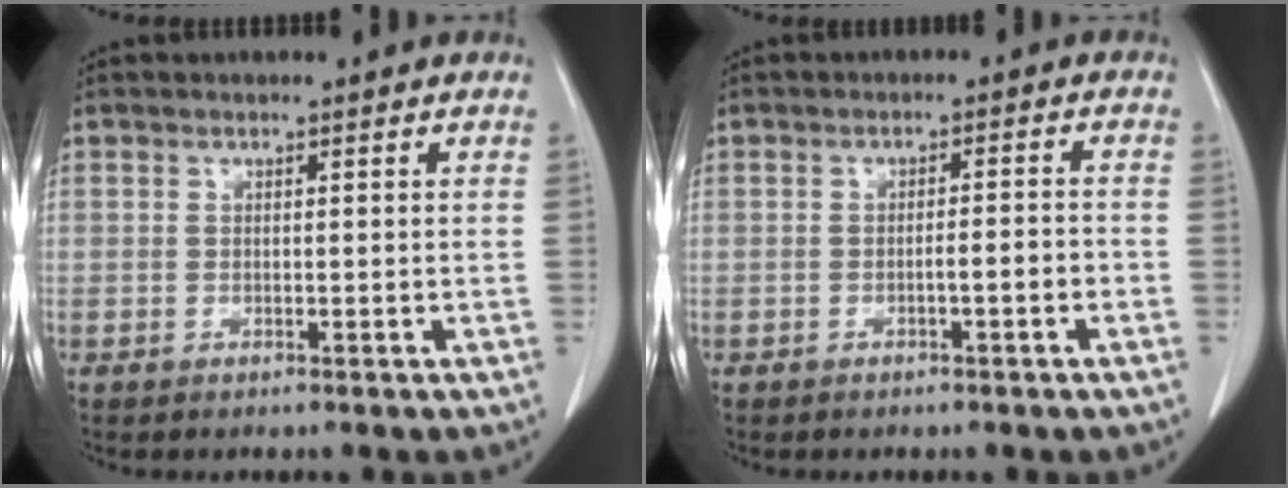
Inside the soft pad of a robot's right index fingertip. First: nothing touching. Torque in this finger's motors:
{"motor_torque": [0.54, -0.26, 0.24, 0.04]}